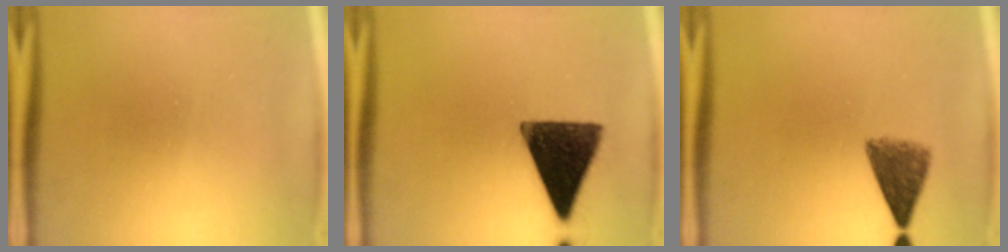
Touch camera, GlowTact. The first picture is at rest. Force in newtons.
{"total": 14.8}
{"total": 5.8}